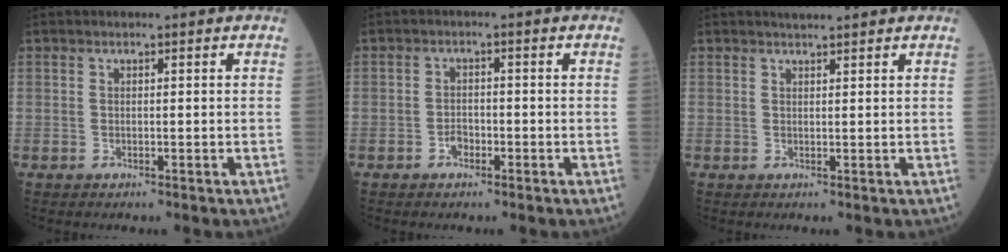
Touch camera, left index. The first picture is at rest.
{"total": 1.8, "force": [-1.2, 1.1, 0.9], "torque": [-0.013, 0.003, -0.021]}
{"total": 1.7, "force": [1.6, -0.1, 0.5], "torque": [-0.009, 0.009, 0.031]}